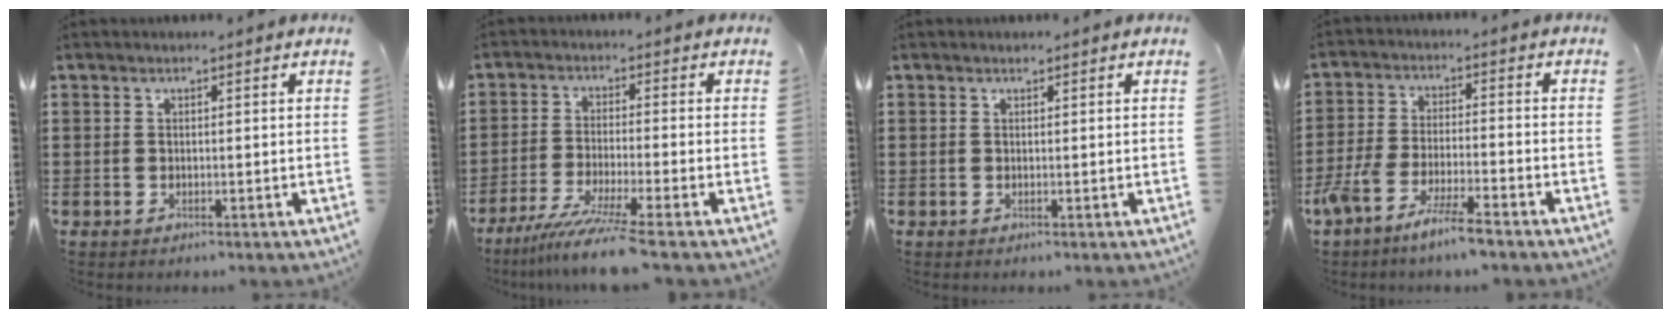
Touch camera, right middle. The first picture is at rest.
{"total": 6.8, "force": [-5.3, -0.7, 4.2], "torque": [-0.093, -0.026, -0.104]}
{"total": 0.6, "force": [0.4, 0.3, 0.1], "torque": [-0.003, 0.001, 0.008]}
{"total": 6.8, "force": [-5.7, 0.1, 3.7], "torque": [-0.092, -0.017, -0.112]}